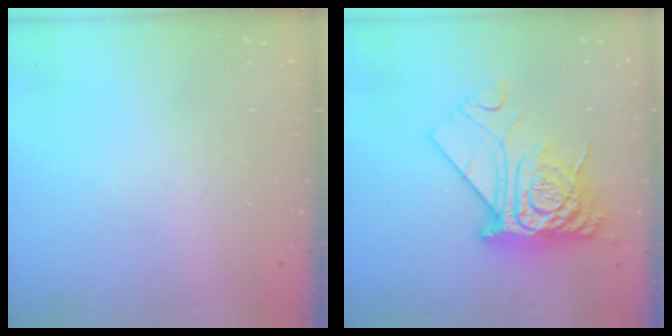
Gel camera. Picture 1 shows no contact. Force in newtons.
{"total": 15.8, "press": 15.8, "slide": 1.6}